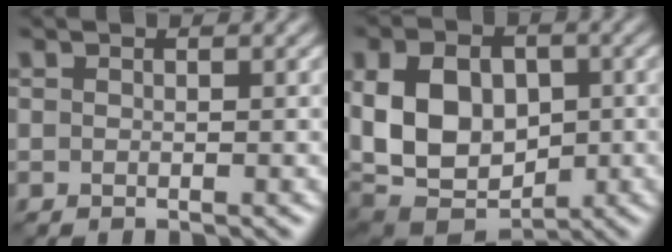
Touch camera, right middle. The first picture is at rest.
{"total": 10.8, "force": [-0.2, 7.6, 7.7], "torque": [-0.163, -0.008, -0.002]}